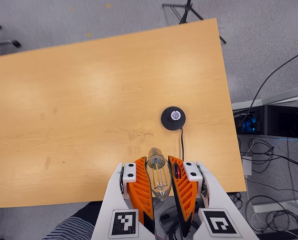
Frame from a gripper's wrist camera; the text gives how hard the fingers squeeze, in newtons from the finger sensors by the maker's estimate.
{"total": 23.5, "left": 25.6, "right": 21.3}